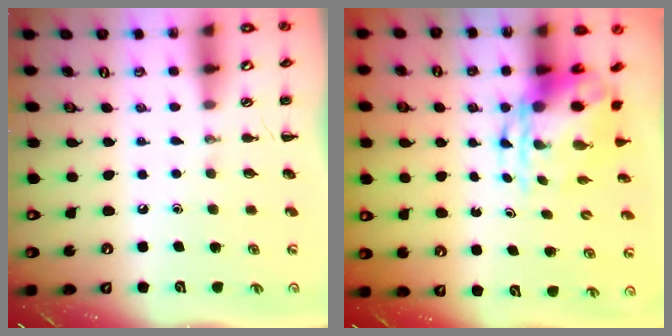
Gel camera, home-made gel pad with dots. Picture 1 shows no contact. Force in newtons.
{"total": 6.3, "press": 6.0, "slide": 1.8}